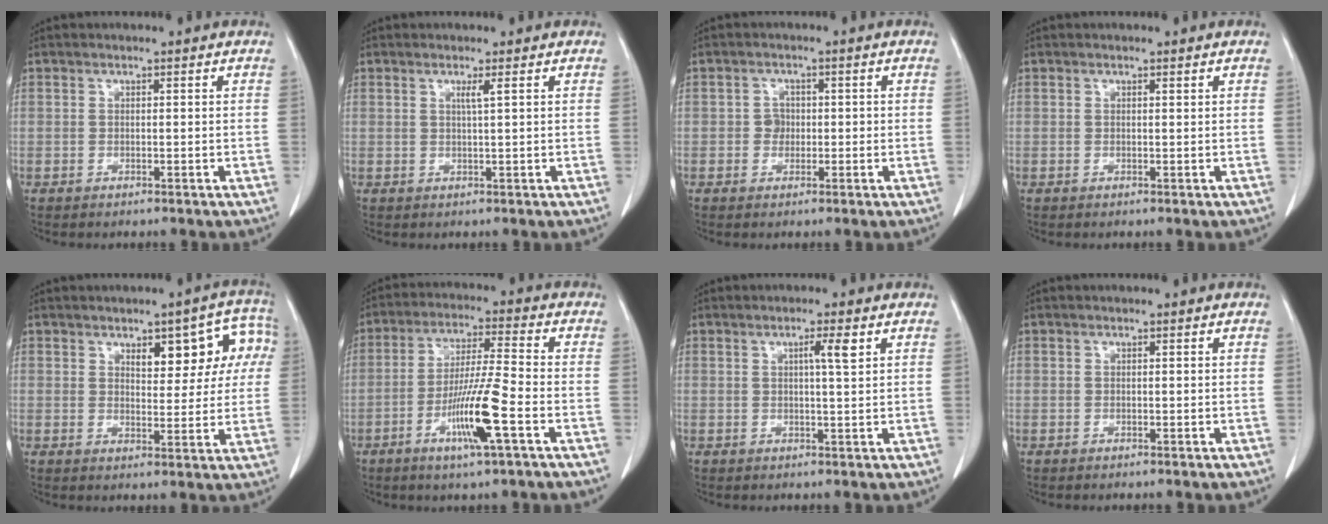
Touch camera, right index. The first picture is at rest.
{"total": 1.3, "force": [0.6, -0.4, 1.1], "torque": [-0.025, -0.003, 0.011]}
{"total": 2.1, "force": [-0.2, 1.9, 0.8], "torque": [-0.008, 0.006, -0.004]}
{"total": 0.0}
{"total": 8.7, "force": [3.2, 3.9, 7.1], "torque": [-0.072, 0.027, 0.040]}
{"total": 10.7, "force": [-4.1, -0.2, 9.8], "torque": [-0.188, -0.013, -0.079]}
{"total": 2.8, "force": [1.1, -0.1, 2.6], "torque": [-0.045, -0.001, 0.017]}
{"total": 0.0}